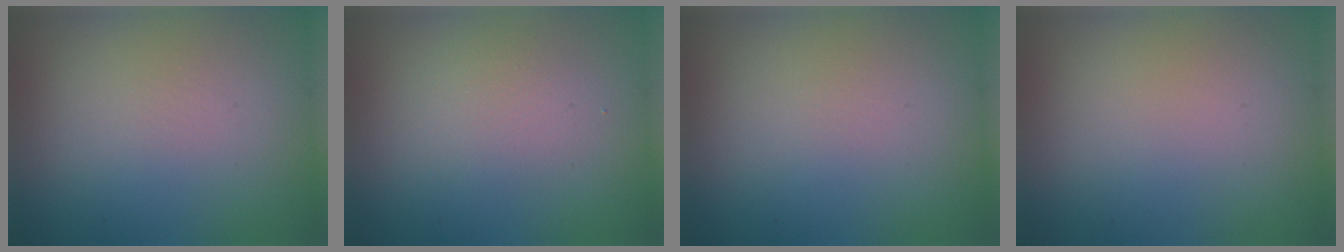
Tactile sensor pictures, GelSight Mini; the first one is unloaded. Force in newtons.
{"total": 1.8, "press": 1.8, "slide": 0.0}
{"total": 0.0}
{"total": 0.0}